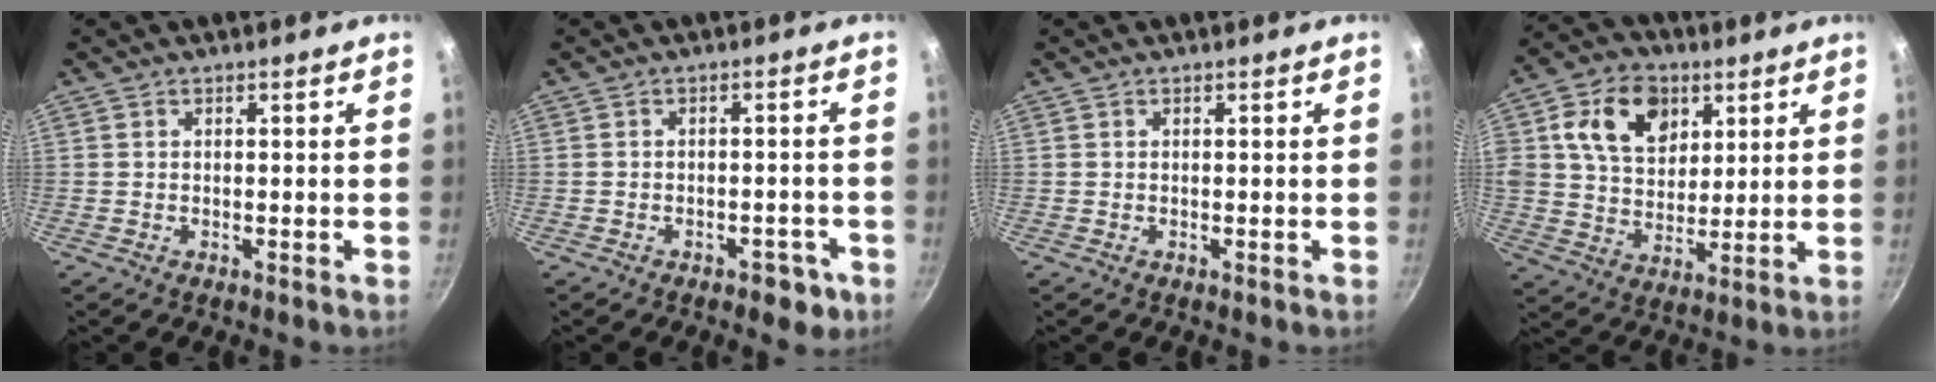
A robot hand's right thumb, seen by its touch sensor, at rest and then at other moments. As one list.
[{"total": 4.8, "force": [-2.3, 2.8, 3.1], "torque": [-0.020, 0.021, -0.015]}, {"total": 0.0}, {"total": 15.1, "force": [5.6, 11.0, 8.7], "torque": [-0.120, -0.006, 0.090]}]